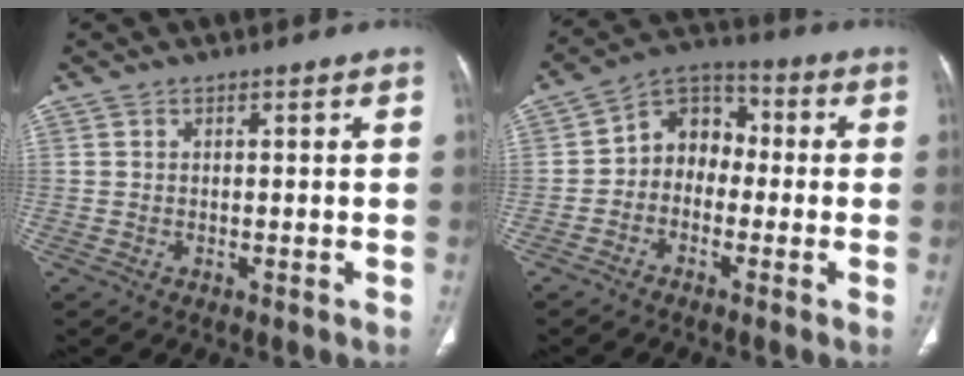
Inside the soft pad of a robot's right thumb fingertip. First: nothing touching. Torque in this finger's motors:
{"motor_torque": [-0.71, 0.21, 0.03, 0.09, 0.09]}